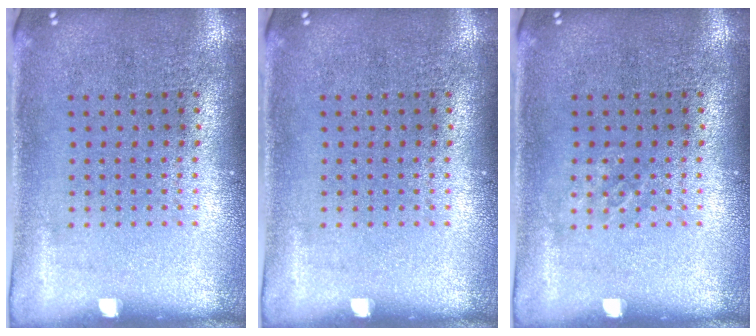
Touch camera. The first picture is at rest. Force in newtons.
{"total": 0.0}
{"total": 0.8, "press": 0.8, "slide": 0.1}